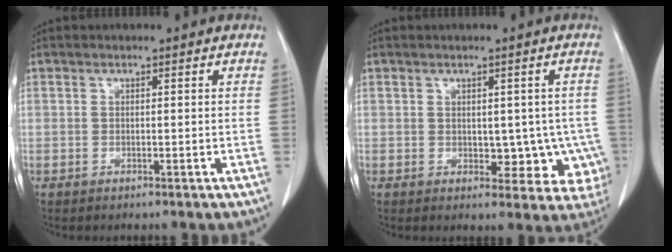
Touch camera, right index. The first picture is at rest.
{"total": 6.6, "force": [-0.7, 4.3, 4.9], "torque": [-0.033, 0.009, 0.001]}